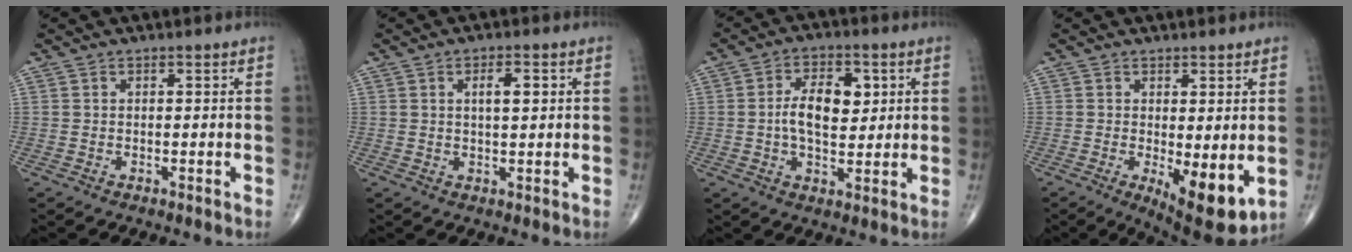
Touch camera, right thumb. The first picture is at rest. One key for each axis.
{"total": 4.0, "fx": 1.1, "fy": 1.5, "fz": 3.5, "tx": -0.053, "ty": -0.002, "tz": 0.017}
{"total": 9.4, "fx": 1.3, "fy": 5.4, "fz": 7.6, "tx": -0.108, "ty": 0.000, "tz": 0.022}
{"total": 9.4, "fx": -1.4, "fy": 3.3, "fz": 8.7, "tx": -0.117, "ty": -0.025, "tz": -0.011}